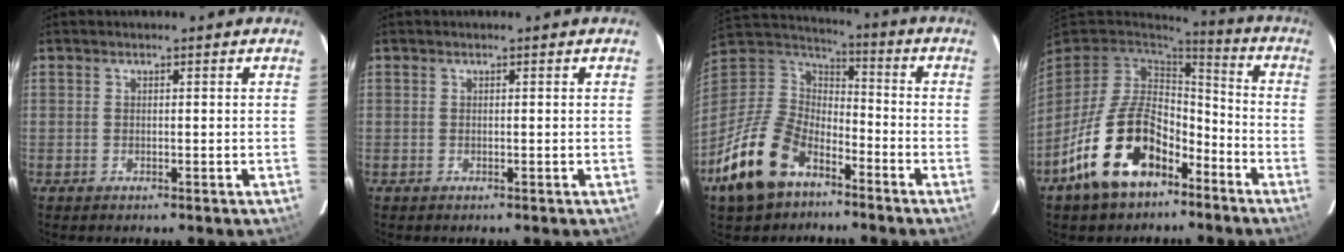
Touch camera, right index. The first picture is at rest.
{"total": 0.0}
{"total": 18.6, "force": [-10.7, 11.0, 10.6], "torque": [-0.245, -0.004, -0.191]}
{"total": 18.3, "force": [-9.8, 10.5, 11.4], "torque": [-0.230, 0.009, -0.156]}